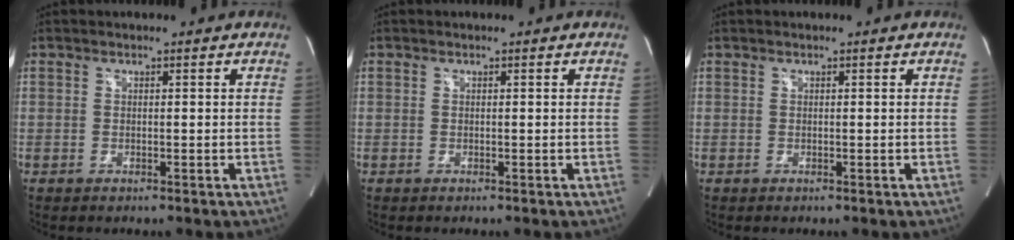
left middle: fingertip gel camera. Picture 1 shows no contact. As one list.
[{"total": 0.0}, {"total": 0.0}]